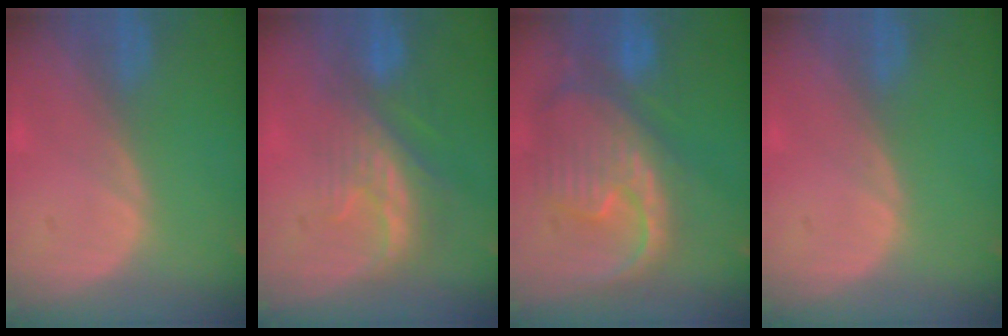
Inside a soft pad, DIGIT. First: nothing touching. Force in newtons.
{"total": 8.3, "press": 7.5, "slide": 3.6}
{"total": 12.4, "press": 10.6, "slide": 6.4}
{"total": 0.0}